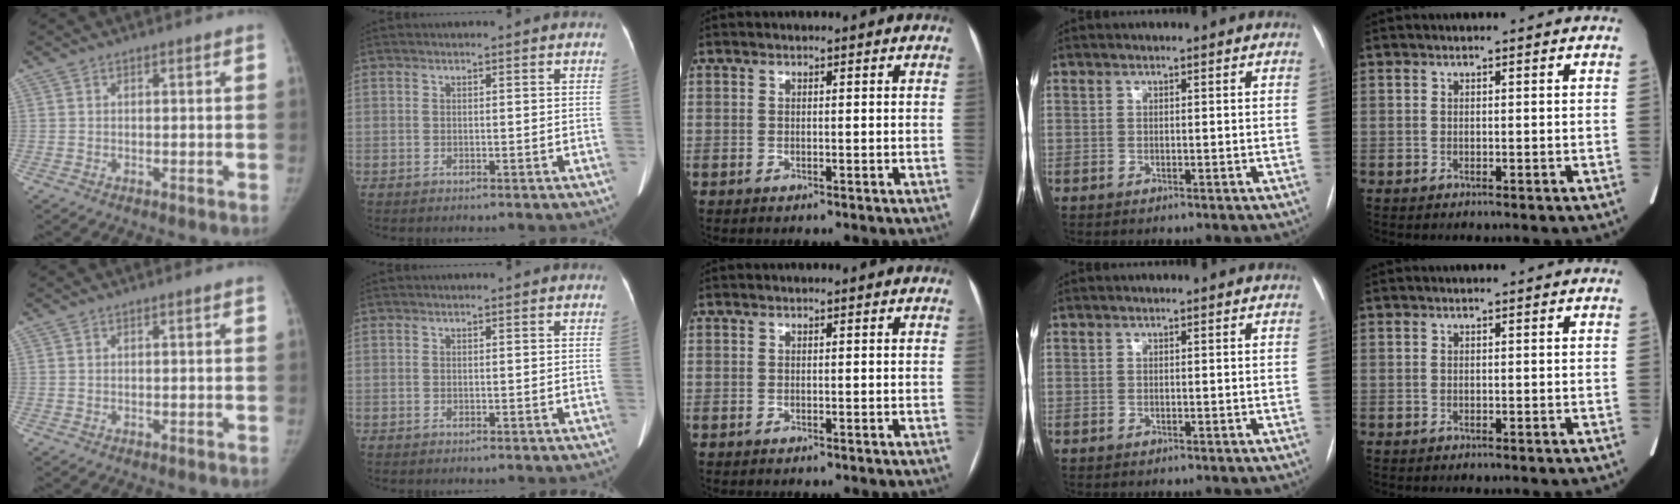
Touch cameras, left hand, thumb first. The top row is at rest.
{}